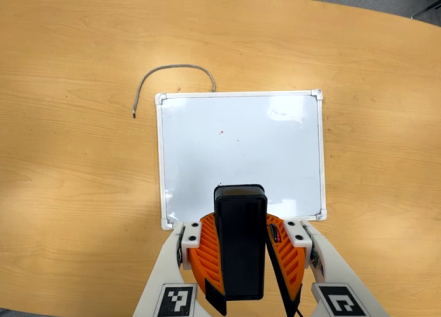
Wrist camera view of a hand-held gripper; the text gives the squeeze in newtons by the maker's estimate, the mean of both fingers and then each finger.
{"total": 9.5, "left": 9.6, "right": 9.4}